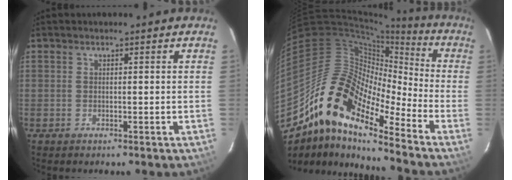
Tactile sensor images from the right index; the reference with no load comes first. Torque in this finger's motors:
{"motor_torque": [0.55, -0.74, 1.03, 0.21]}